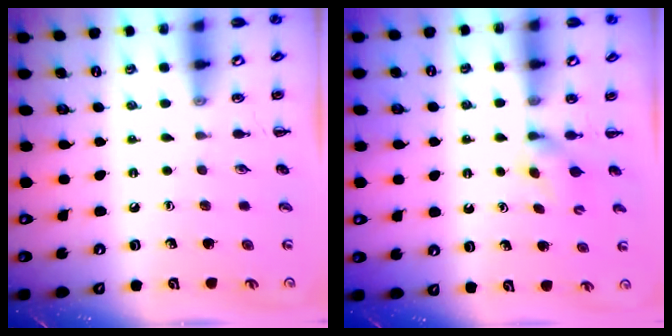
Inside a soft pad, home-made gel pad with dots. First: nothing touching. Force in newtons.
{"total": 2.9, "press": 2.8, "slide": 0.9}